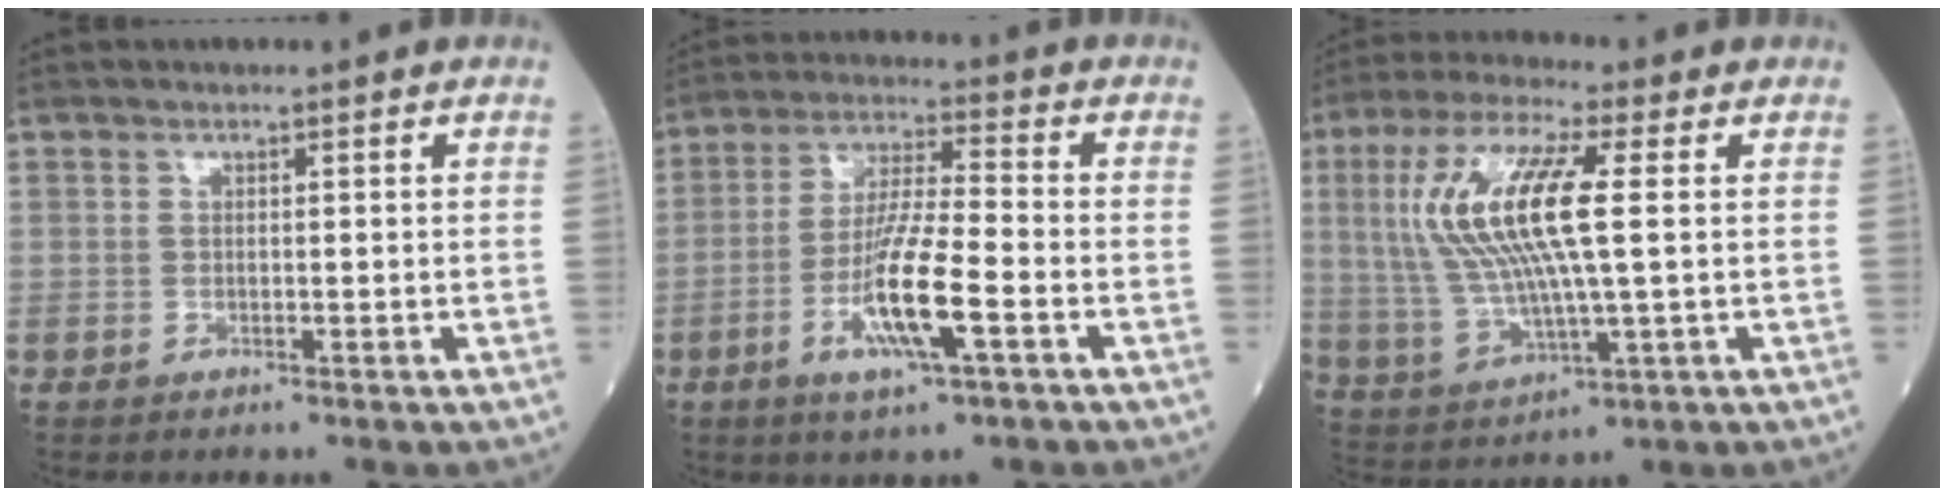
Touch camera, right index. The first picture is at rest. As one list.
[{"total": 11.2, "force": [-3.9, 0.9, 10.4], "torque": [-0.201, -0.010, -0.073]}, {"total": 14.6, "force": [2.5, 2.3, 14.2], "torque": [-0.307, 0.012, 0.047]}]